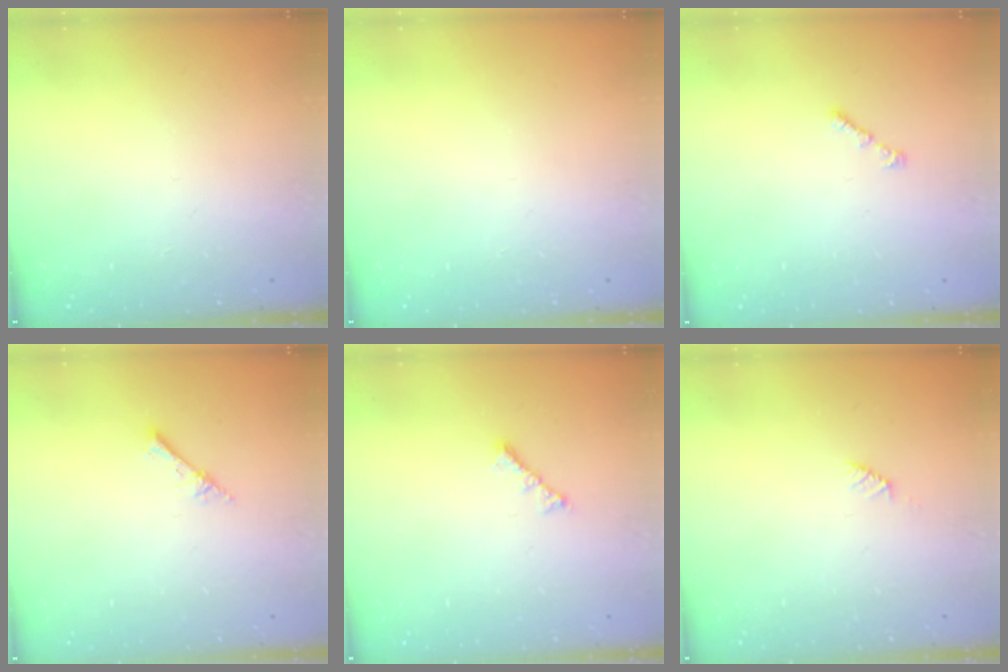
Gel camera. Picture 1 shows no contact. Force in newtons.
{"total": 0.0}
{"total": 0.9, "press": 0.8, "slide": 0.5}
{"total": 2.6, "press": 2.6, "slide": 0.3}
{"total": 3.0, "press": 3.0, "slide": 0.5}
{"total": 4.3, "press": 4.3, "slide": 0.6}